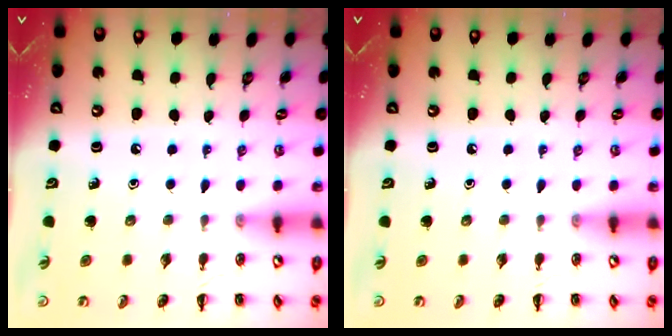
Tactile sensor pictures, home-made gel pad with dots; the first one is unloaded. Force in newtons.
{"total": 0.0}